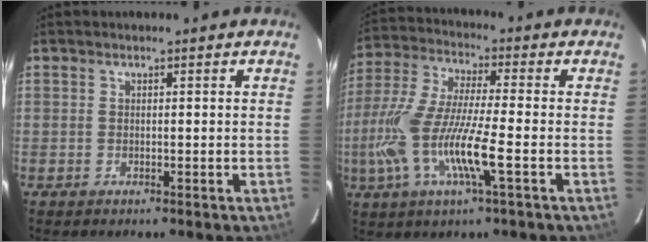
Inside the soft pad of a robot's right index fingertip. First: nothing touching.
{"total": 15.8, "force": [-4.5, 2.2, 15.0], "torque": [-0.311, -0.013, -0.091]}